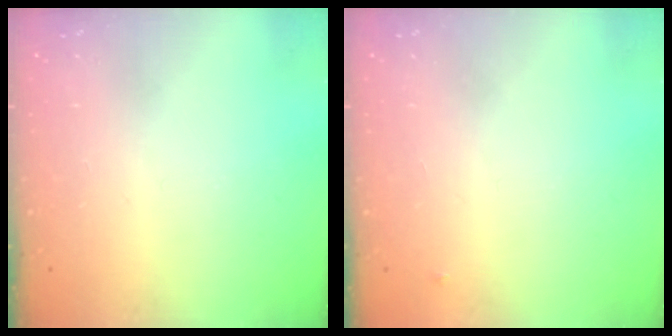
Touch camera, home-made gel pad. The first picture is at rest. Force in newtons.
{"total": 2.6, "press": 2.6, "slide": 0.2}